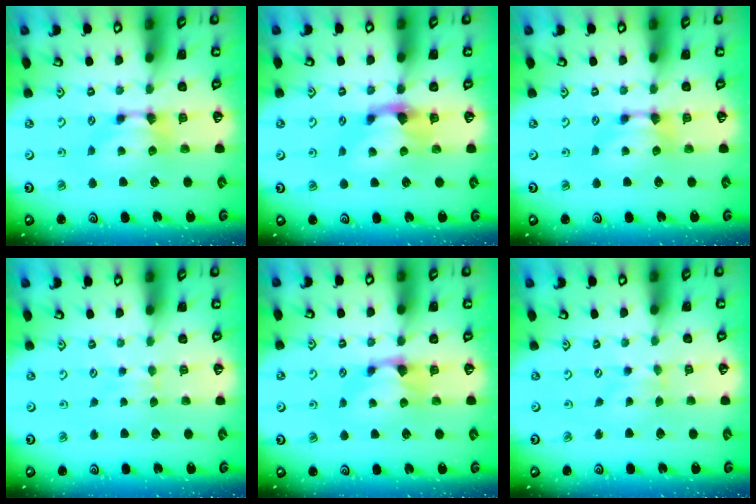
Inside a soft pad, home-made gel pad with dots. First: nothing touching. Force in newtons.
{"total": 1.6, "press": 1.2, "slide": 1.1}
{"total": 0.0}
{"total": 2.4, "press": 2.4, "slide": 0.4}
{"total": 0.9, "press": 0.5, "slide": 0.7}
{"total": 0.6, "press": 0.4, "slide": 0.4}